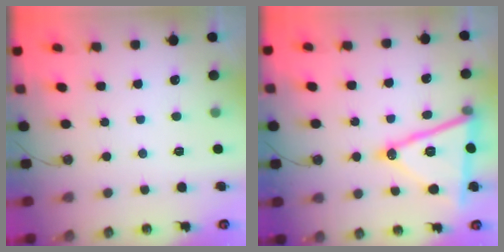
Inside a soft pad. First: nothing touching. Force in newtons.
{"total": 18.1, "press": 17.8, "slide": 3.7}